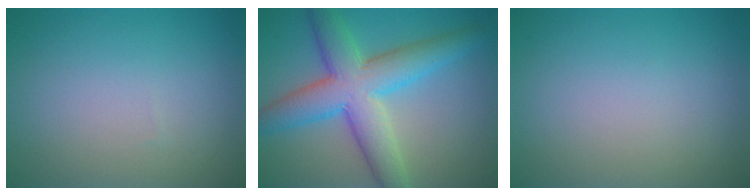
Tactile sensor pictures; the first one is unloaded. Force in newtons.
{"total": 8.4, "press": 8.4, "slide": 0.2}
{"total": 0.0}